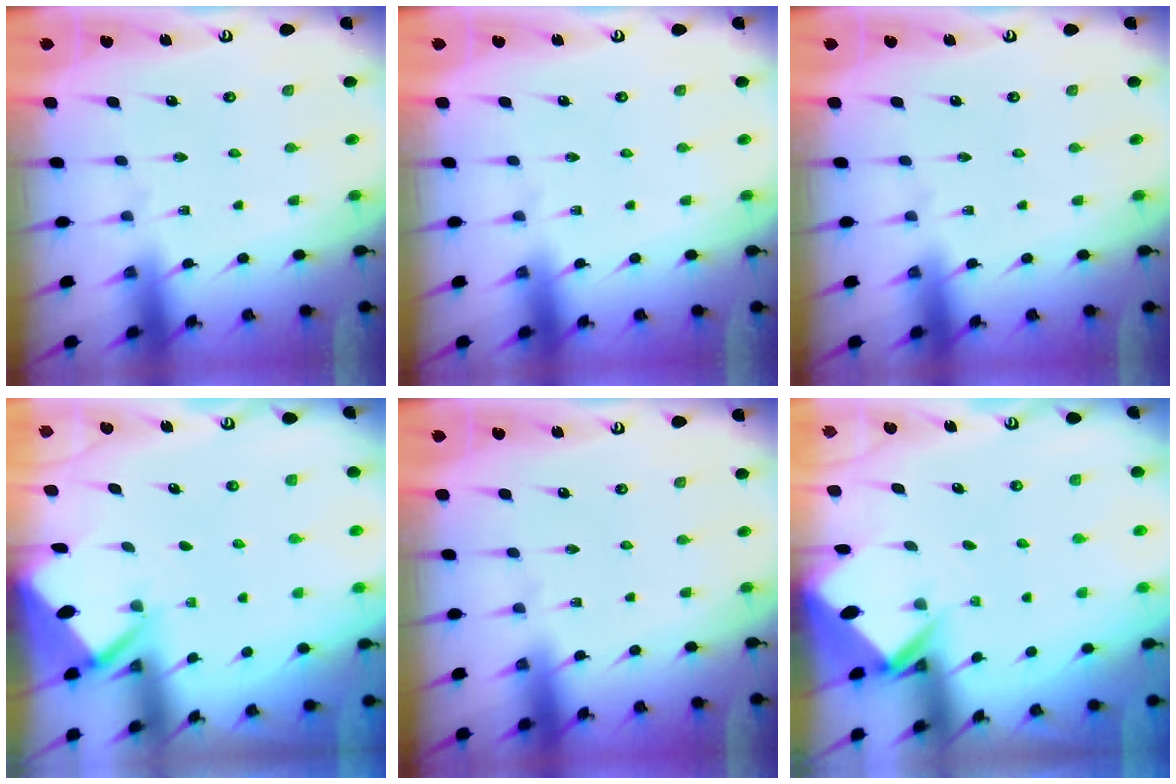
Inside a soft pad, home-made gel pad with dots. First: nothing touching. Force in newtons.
{"total": 0.0}
{"total": 0.0}
{"total": 2.7, "press": 2.7, "slide": 0.3}
{"total": 0.0}
{"total": 2.7, "press": 2.7, "slide": 0.1}